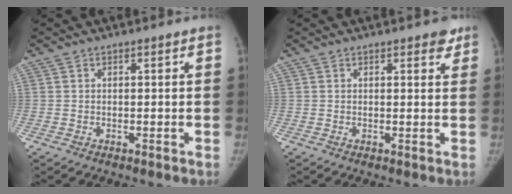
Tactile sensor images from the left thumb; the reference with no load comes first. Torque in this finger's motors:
{"motor_torque": [0.66, -0.20, 0.39, -0.42, 0.07]}